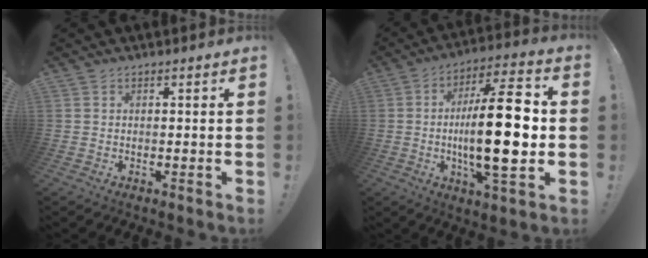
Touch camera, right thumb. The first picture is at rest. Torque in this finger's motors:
{"motor_torque": [2.09, 2.92, 2.30, -0.47, 0.36]}